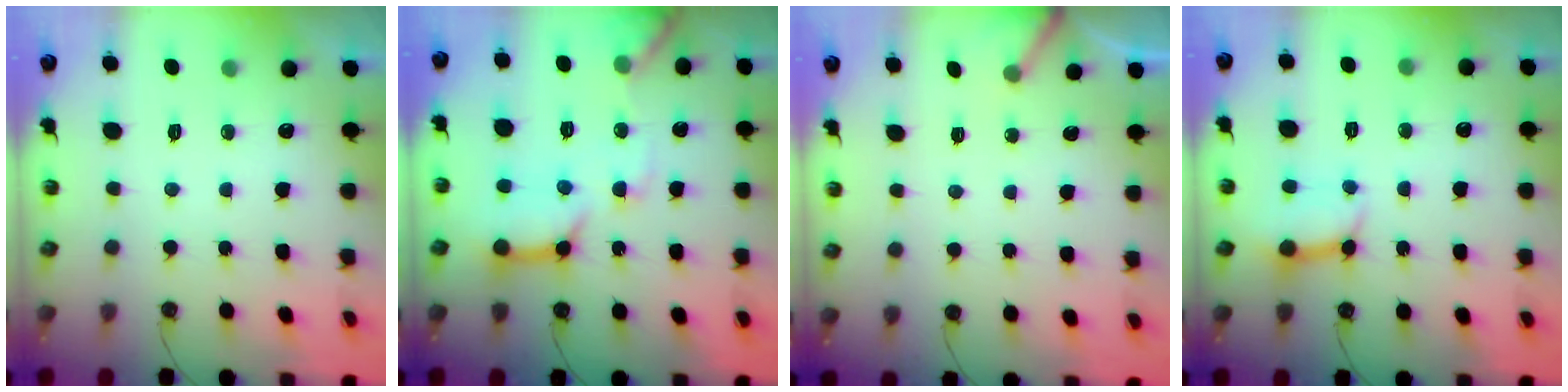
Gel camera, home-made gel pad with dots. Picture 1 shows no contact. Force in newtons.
{"total": 15.2, "press": 15.1, "slide": 1.7}
{"total": 2.5, "press": 2.5, "slide": 0.1}
{"total": 8.9, "press": 8.9, "slide": 1.0}